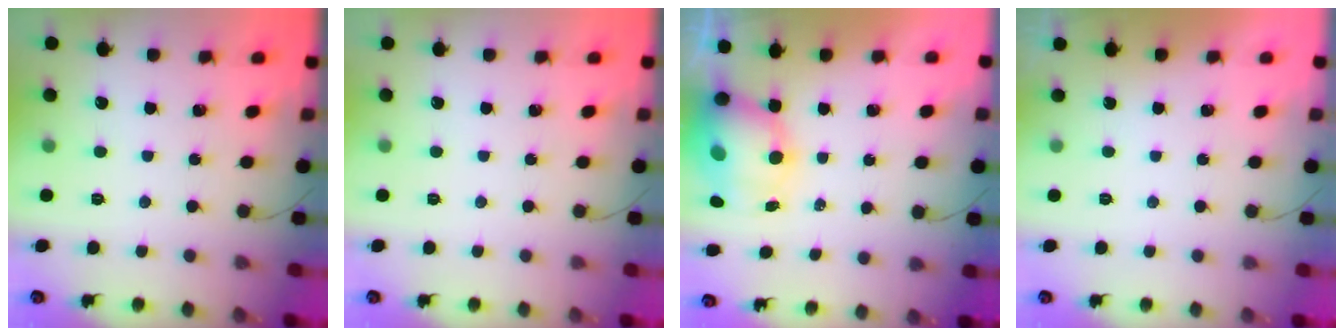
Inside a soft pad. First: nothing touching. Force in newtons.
{"total": 0.0}
{"total": 9.4, "press": 9.0, "slide": 2.7}
{"total": 0.0}